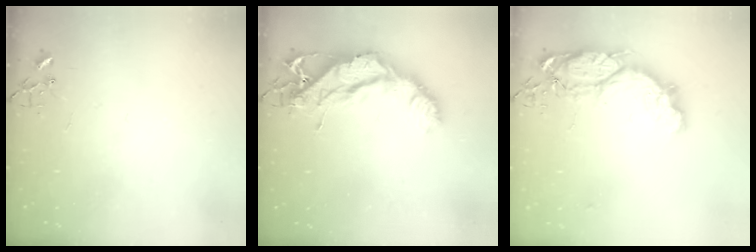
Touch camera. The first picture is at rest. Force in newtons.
{"total": 15.1, "press": 15.0, "slide": 1.6}
{"total": 16.0, "press": 16.0, "slide": 1.3}